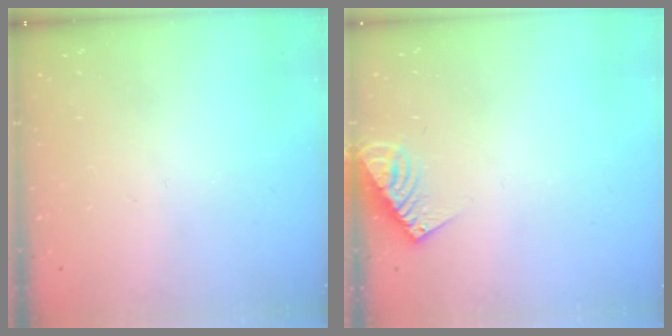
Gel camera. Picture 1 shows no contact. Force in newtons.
{"total": 8.2, "press": 8.1, "slide": 0.4}